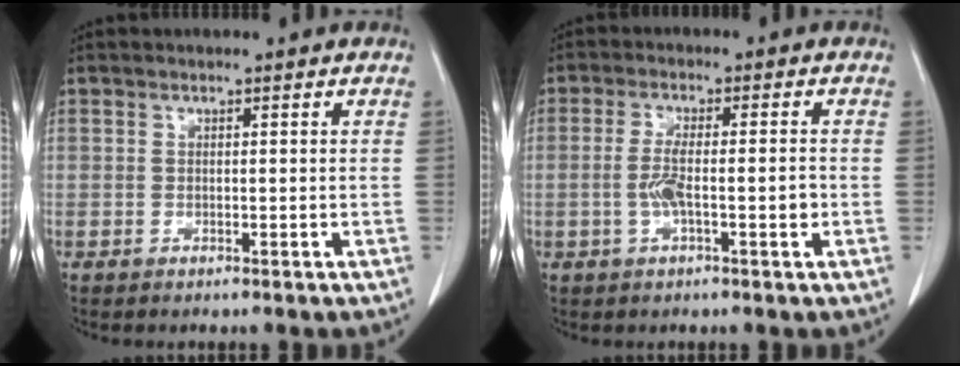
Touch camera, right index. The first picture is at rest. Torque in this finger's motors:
{"motor_torque": [0.09, 0.01, 0.01, 0.01]}